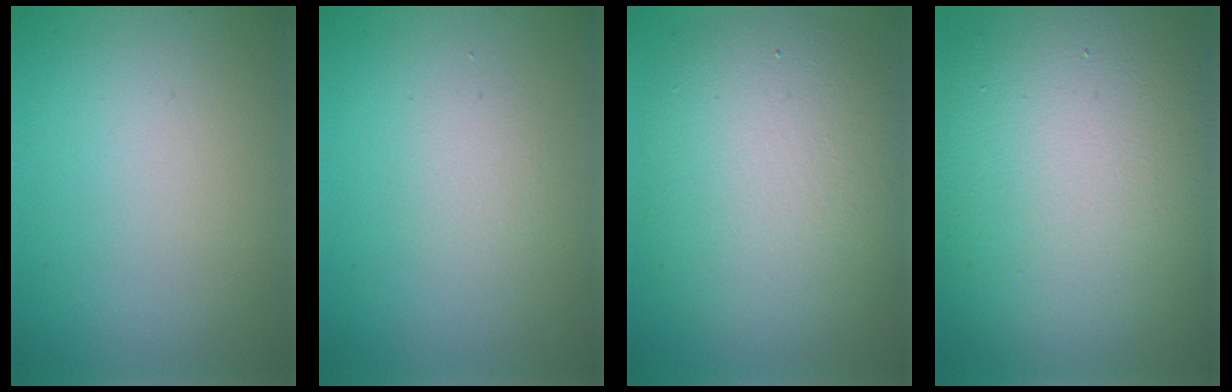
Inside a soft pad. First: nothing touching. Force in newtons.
{"total": 1.3, "press": 1.3, "slide": 0.0}
{"total": 9.3, "press": 9.3, "slide": 1.0}
{"total": 15.7, "press": 15.7, "slide": 0.9}